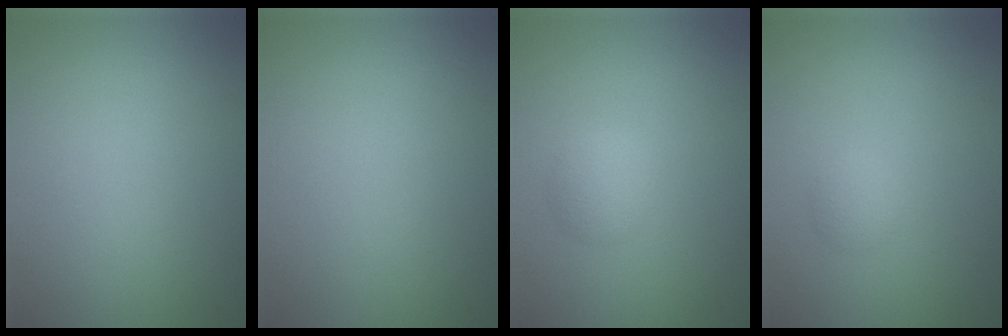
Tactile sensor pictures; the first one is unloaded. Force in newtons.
{"total": 0.0}
{"total": 1.9, "press": 1.9, "slide": 0.1}
{"total": 1.2, "press": 1.2, "slide": 0.1}